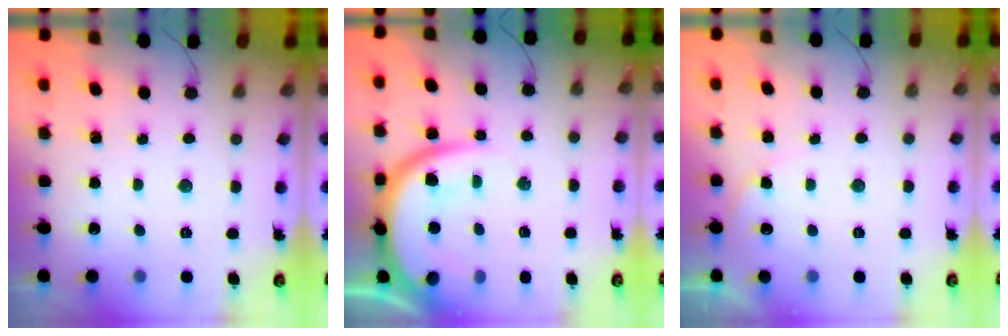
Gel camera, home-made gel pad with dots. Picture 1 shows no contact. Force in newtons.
{"total": 15.4, "press": 15.3, "slide": 0.8}
{"total": 3.4, "press": 3.4, "slide": 0.0}